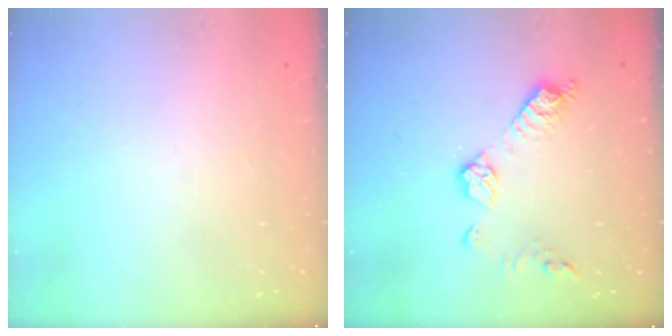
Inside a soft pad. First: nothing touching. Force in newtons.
{"total": 9.9, "press": 9.9, "slide": 0.4}